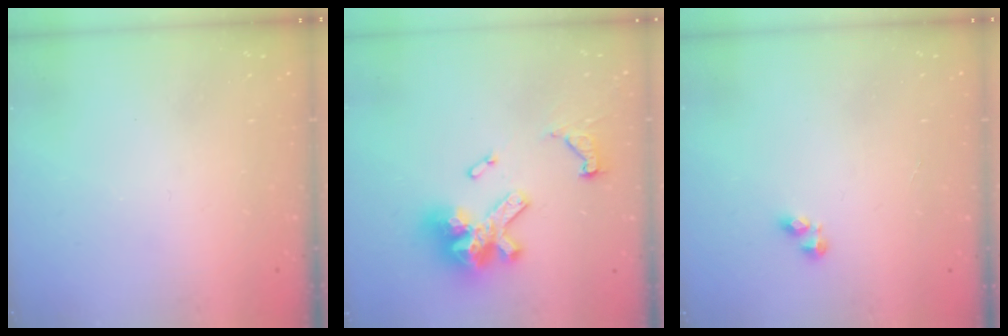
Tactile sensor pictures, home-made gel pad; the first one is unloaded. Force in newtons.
{"total": 15.0, "press": 15.0, "slide": 0.8}
{"total": 2.4, "press": 2.4, "slide": 0.3}